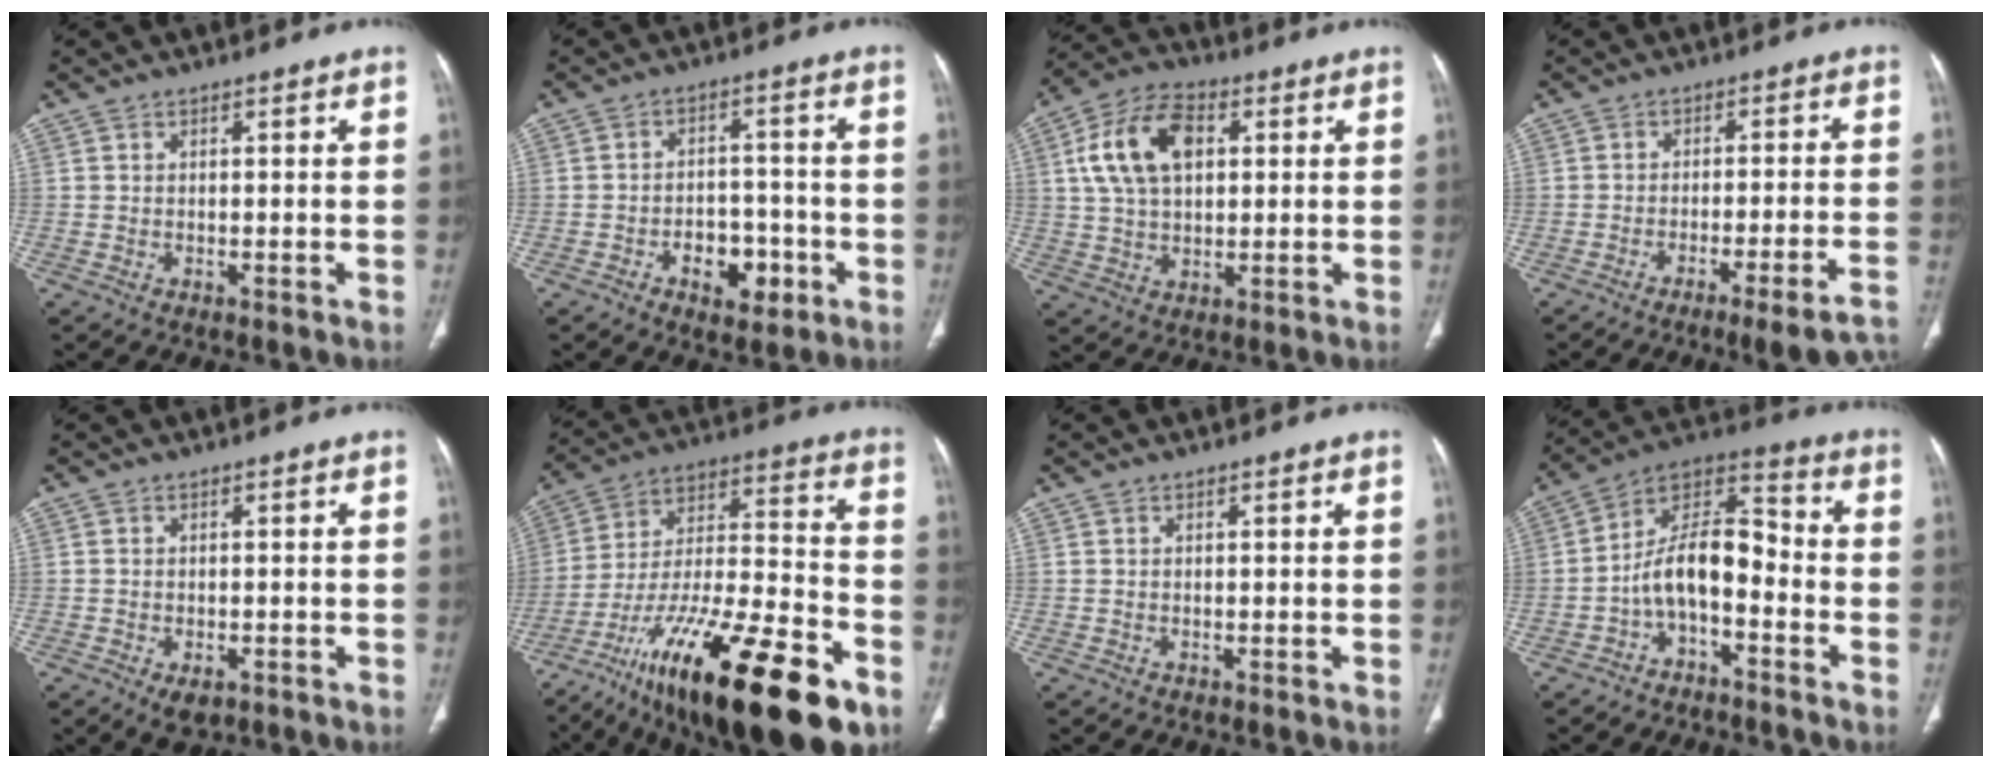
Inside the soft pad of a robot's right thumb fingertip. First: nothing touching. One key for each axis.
{"total": 7.6, "fx": -3.3, "fy": 4.8, "fz": 4.9, "tx": -0.045, "ty": 0.027, "tz": -0.045}
{"total": 13.6, "fx": 3.4, "fy": 8.5, "fz": 10.1, "tx": -0.181, "ty": 0.012, "tz": 0.059}
{"total": 11.9, "fx": -9.2, "fy": 0.3, "fz": 7.5, "tx": -0.091, "ty": 0.049, "tz": -0.122}
{"total": 3.6, "fx": -1.7, "fy": 2.1, "fz": 2.4, "tx": -0.036, "ty": 0.003, "tz": -0.018}
{"total": 31.4, "fx": -17.6, "fy": 9.4, "fz": 24.3, "tx": -0.372, "ty": 0.055, "tz": -0.288}
{"total": 0.0}
{"total": 11.4, "fx": -3.9, "fy": 5.7, "fz": 9.0, "tx": -0.150, "ty": 0.077, "tz": -0.078}